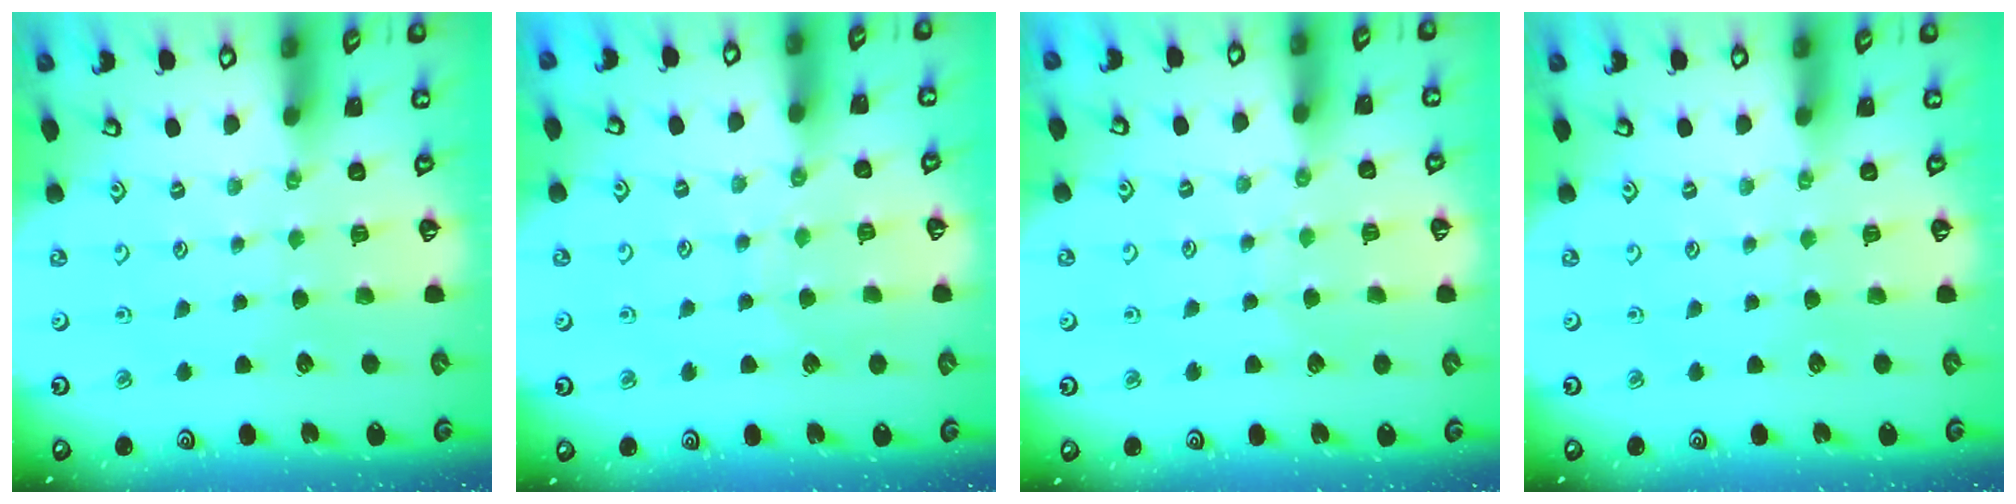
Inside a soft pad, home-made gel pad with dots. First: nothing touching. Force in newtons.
{"total": 6.3, "press": 6.2, "slide": 0.6}
{"total": 4.4, "press": 4.3, "slide": 0.4}
{"total": 0.0}